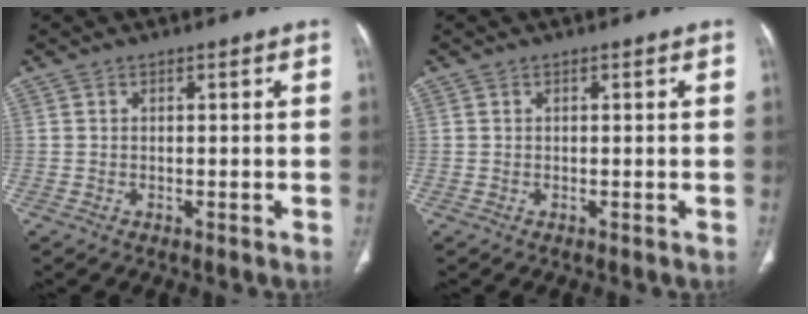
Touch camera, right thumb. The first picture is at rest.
{"total": 0.0}